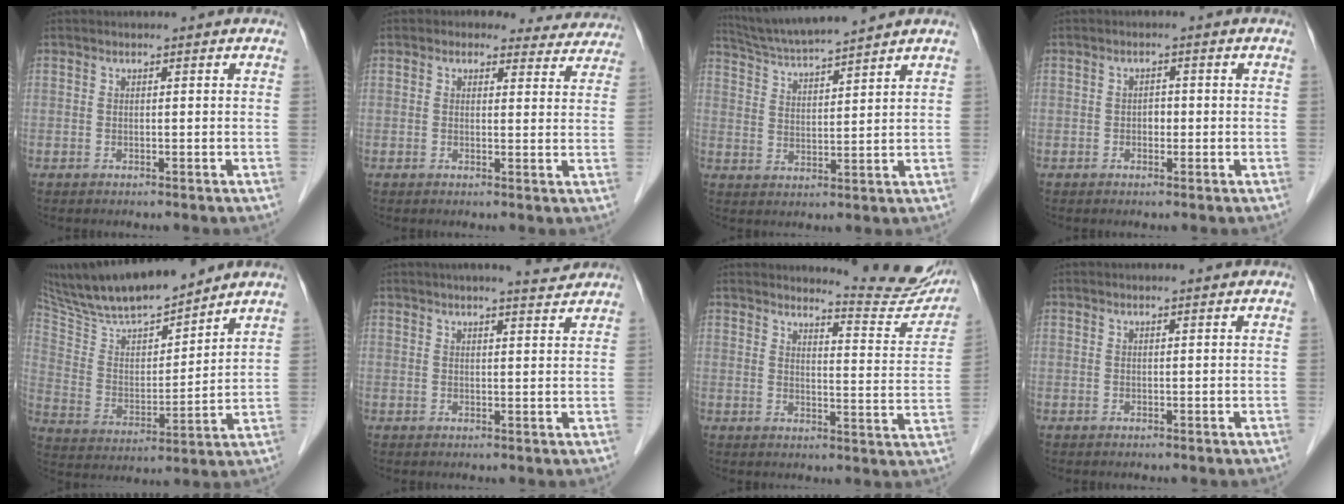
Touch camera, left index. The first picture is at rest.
{"total": 8.1, "force": [7.1, 3.7, 0.5], "torque": [0.029, 0.002, 0.056]}
{"total": 10.1, "force": [9.3, -0.9, 3.8], "torque": [-0.073, 0.017, 0.164]}
{"total": 1.3, "force": [-0.4, 0.9, 0.9], "torque": [-0.010, 0.002, -0.007]}
{"total": 18.5, "force": [16.2, 2.5, 8.4], "torque": [-0.156, 0.013, 0.295]}
{"total": 4.6, "force": [4.2, 0.0, 1.9], "torque": [-0.031, 0.004, 0.054]}
{"total": 12.0, "force": [11.8, 0.6, 2.1], "torque": [-0.018, -0.068, 0.129]}
{"total": 1.3, "force": [1.2, 0.0, 0.4], "torque": [-0.006, 0.008, 0.019]}